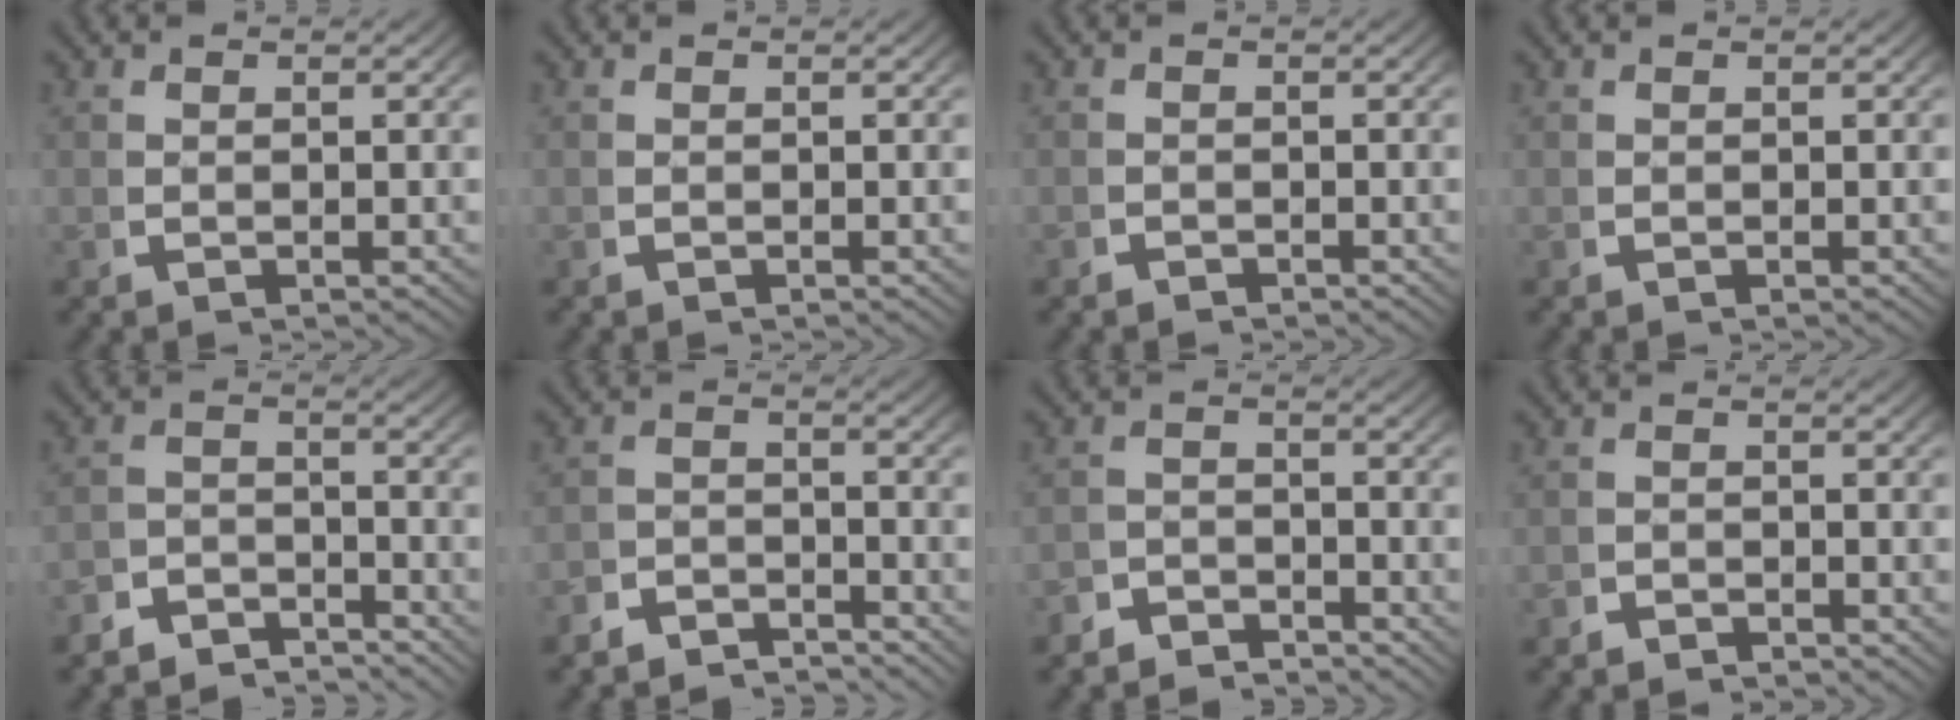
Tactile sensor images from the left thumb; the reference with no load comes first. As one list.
[{"total": 0.0}, {"total": 1.0, "force": [-0.9, 0.3, 0.0], "torque": [-0.002, -0.007, -0.016]}, {"total": 0.0}, {"total": 4.8, "force": [-4.5, 1.3, 0.6], "torque": [0.002, -0.016, -0.083]}, {"total": 4.1, "force": [-4.0, 0.9, 0.3], "torque": [0.006, -0.014, -0.076]}, {"total": 3.7, "force": [-3.6, 0.9, 0.0], "torque": [0.010, -0.014, -0.067]}, {"total": 1.9, "force": [-1.8, 0.5, 0.0], "torque": [0.002, -0.011, -0.032]}]